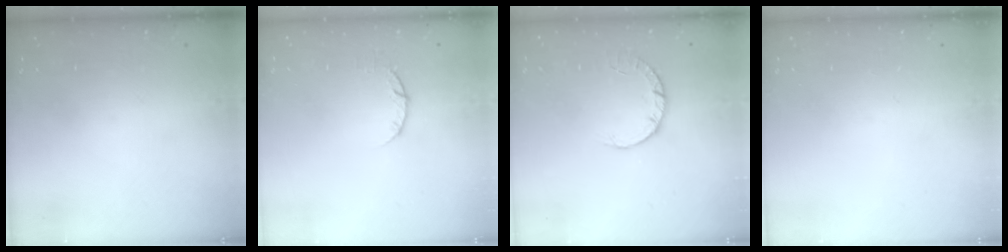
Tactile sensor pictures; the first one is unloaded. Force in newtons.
{"total": 3.7, "press": 3.7, "slide": 0.6}
{"total": 2.8, "press": 2.8, "slide": 0.4}
{"total": 0.0}